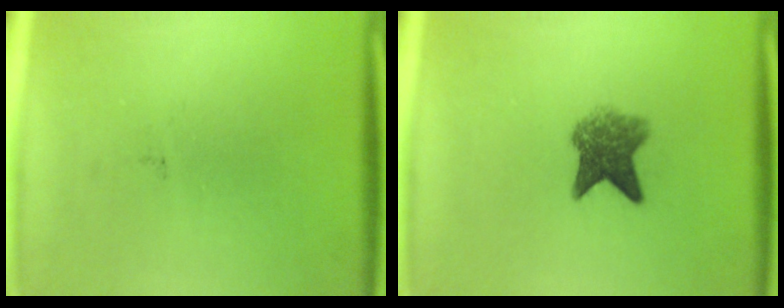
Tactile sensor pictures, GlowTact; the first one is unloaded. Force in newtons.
{"total": 5.5}